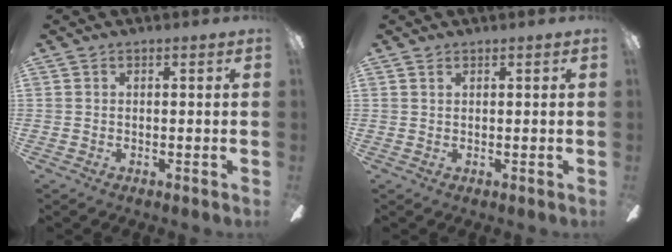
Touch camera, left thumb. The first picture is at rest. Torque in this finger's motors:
{"motor_torque": [-0.11, -0.19, -0.22, 0.01, -0.02]}